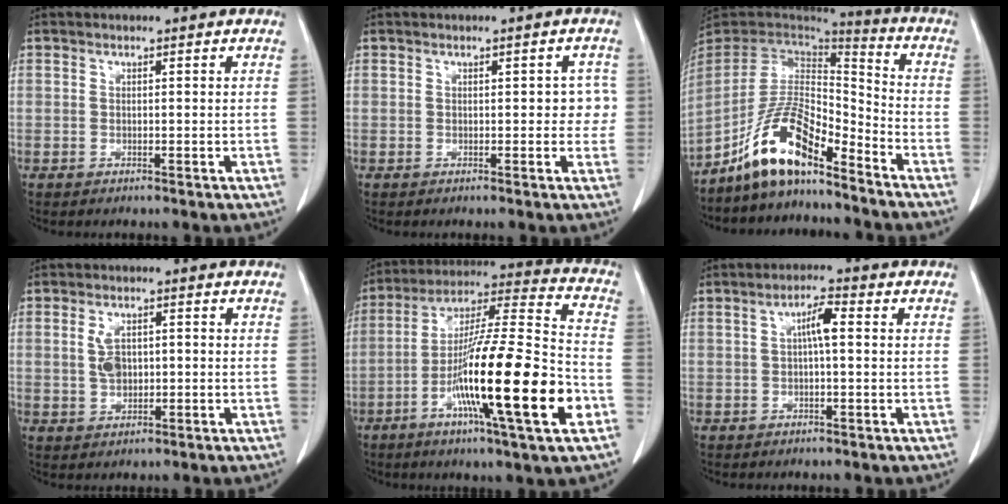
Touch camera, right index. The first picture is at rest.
{"total": 2.8, "force": [0.1, 1.8, 2.2], "torque": [-0.014, 0.021, 0.001]}
{"total": 12.2, "force": [-8.7, 3.0, 8.0], "torque": [-0.164, 0.020, -0.161]}
{"total": 4.0, "force": [0.1, 2.4, 3.2], "torque": [-0.062, 0.007, 0.006]}
{"total": 23.2, "force": [-7.7, 1.1, 21.8], "torque": [-0.364, -0.022, -0.136]}
{"total": 3.6, "force": [0.4, 0.6, 3.6], "torque": [-0.063, 0.008, 0.005]}